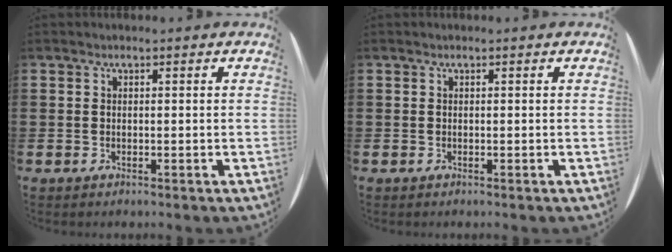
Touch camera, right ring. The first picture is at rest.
{"total": 0.0}